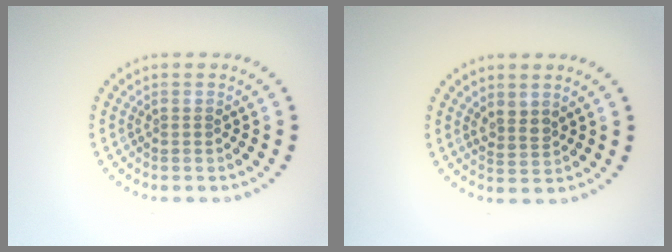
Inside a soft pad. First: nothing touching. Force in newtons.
{"total": 1.5, "press": 1.2, "slide": 0.9}